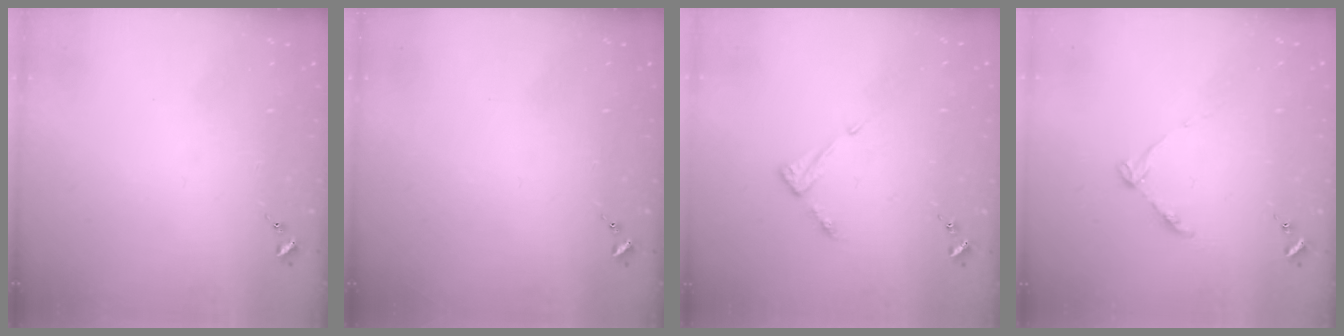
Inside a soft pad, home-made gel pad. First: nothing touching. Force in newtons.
{"total": 0.0}
{"total": 5.3, "press": 5.3, "slide": 0.4}
{"total": 5.6, "press": 5.5, "slide": 0.7}